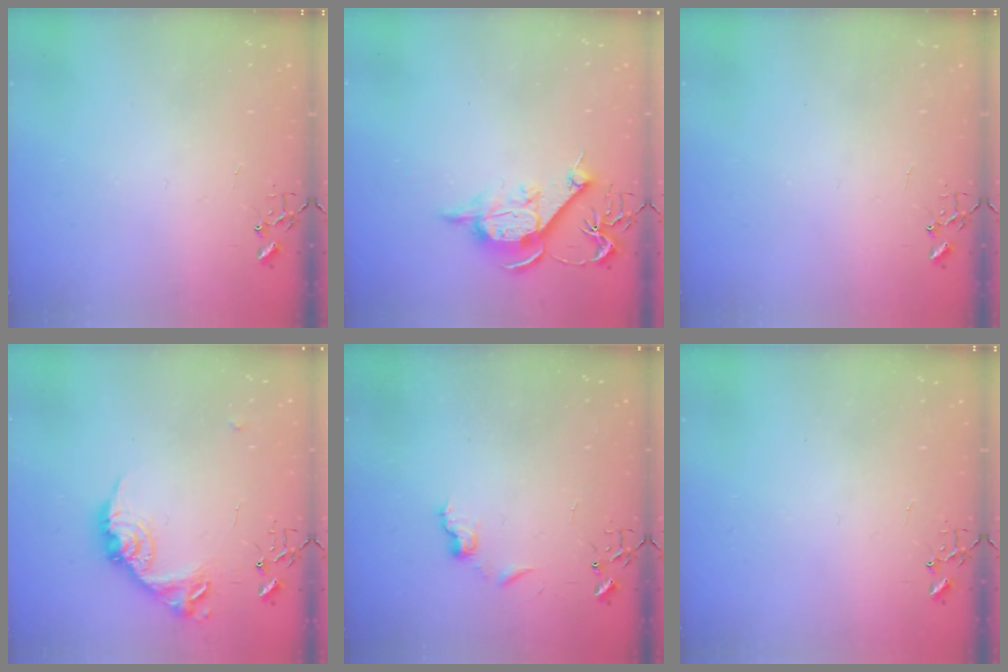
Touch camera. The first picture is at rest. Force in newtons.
{"total": 11.0, "press": 10.9, "slide": 1.0}
{"total": 0.0}
{"total": 14.6, "press": 14.6, "slide": 0.7}
{"total": 7.5, "press": 7.4, "slide": 0.8}
{"total": 0.0}